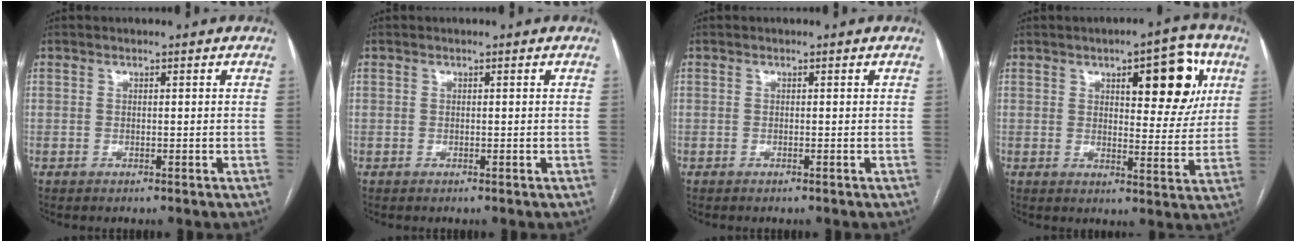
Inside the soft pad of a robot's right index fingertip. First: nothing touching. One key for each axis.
{"total": 0.0}
{"total": 0.0}
{"total": 11.3, "fx": 4.7, "fy": 3.8, "fz": 9.5, "tx": -0.116, "ty": 0.013, "tz": 0.062}